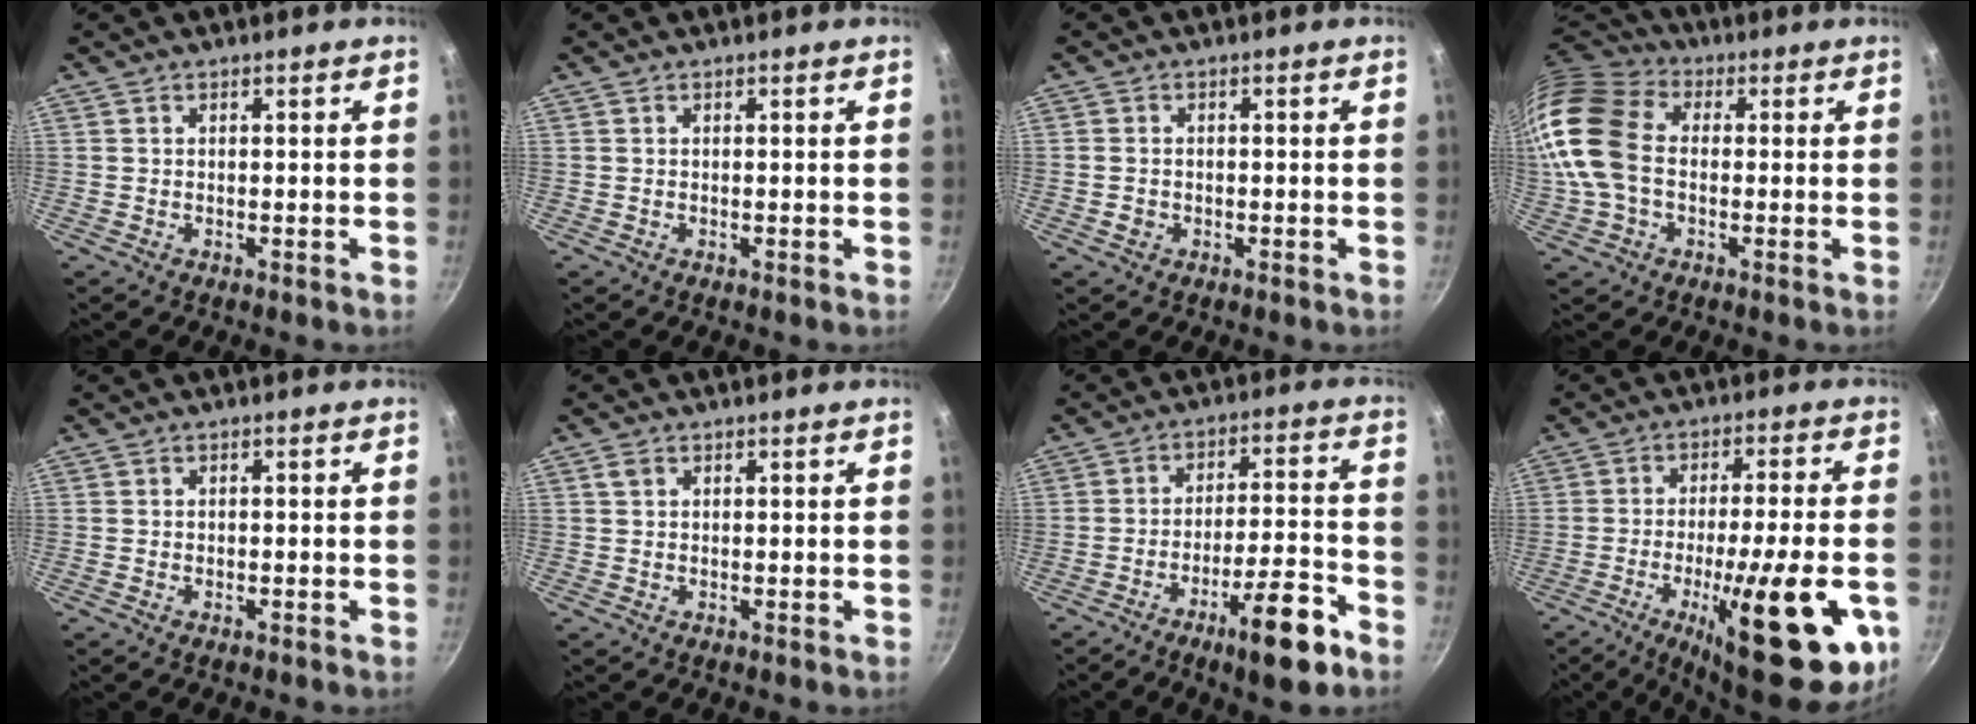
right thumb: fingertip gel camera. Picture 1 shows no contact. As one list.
[{"total": 0.0}, {"total": 1.8, "force": [-0.7, 1.5, 0.8], "torque": [-0.013, 0.010, -0.010]}, {"total": 16.7, "force": [-0.4, 11.7, 11.9], "torque": [-0.236, 0.030, -0.020]}, {"total": 0.6, "force": [-0.3, 0.4, 0.4], "torque": [-0.008, 0.003, -0.008]}, {"total": 1.2, "force": [0.5, 0.8, 0.6], "torque": [-0.012, 0.001, 0.010]}, {"total": 12.7, "force": [-7.3, 2.8, 10.0], "torque": [-0.146, 0.049, -0.105]}, {"total": 24.4, "force": [-8.2, 6.2, 22.2], "torque": [-0.291, 0.014, -0.114]}]